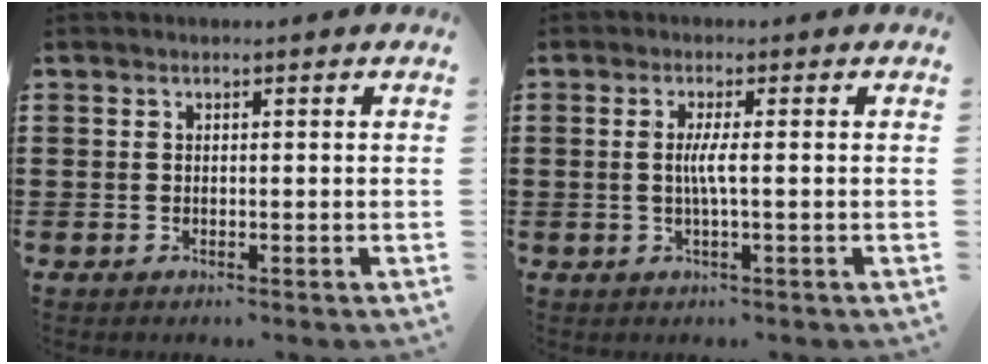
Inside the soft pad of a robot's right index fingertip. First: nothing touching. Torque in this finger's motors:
{"motor_torque": [0.25, -0.03, 0.33, 0.09]}